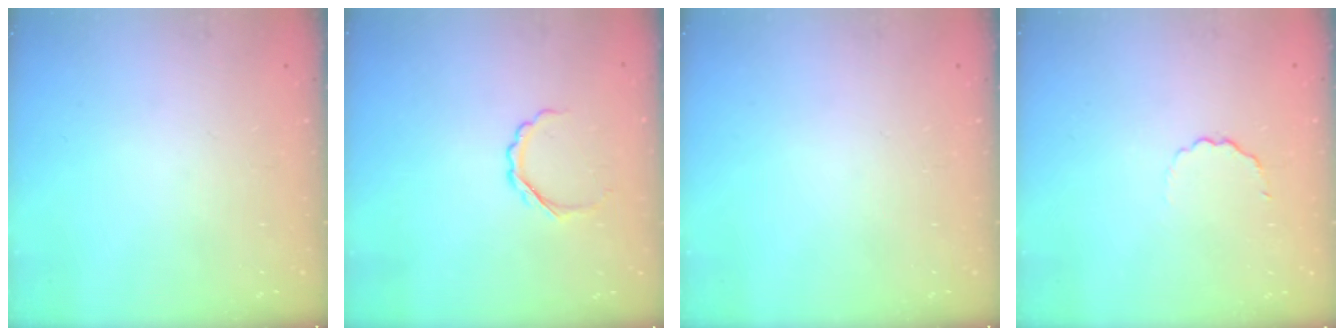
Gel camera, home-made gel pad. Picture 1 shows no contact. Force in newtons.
{"total": 4.1, "press": 4.0, "slide": 1.0}
{"total": 0.0}
{"total": 2.6, "press": 2.5, "slide": 0.8}